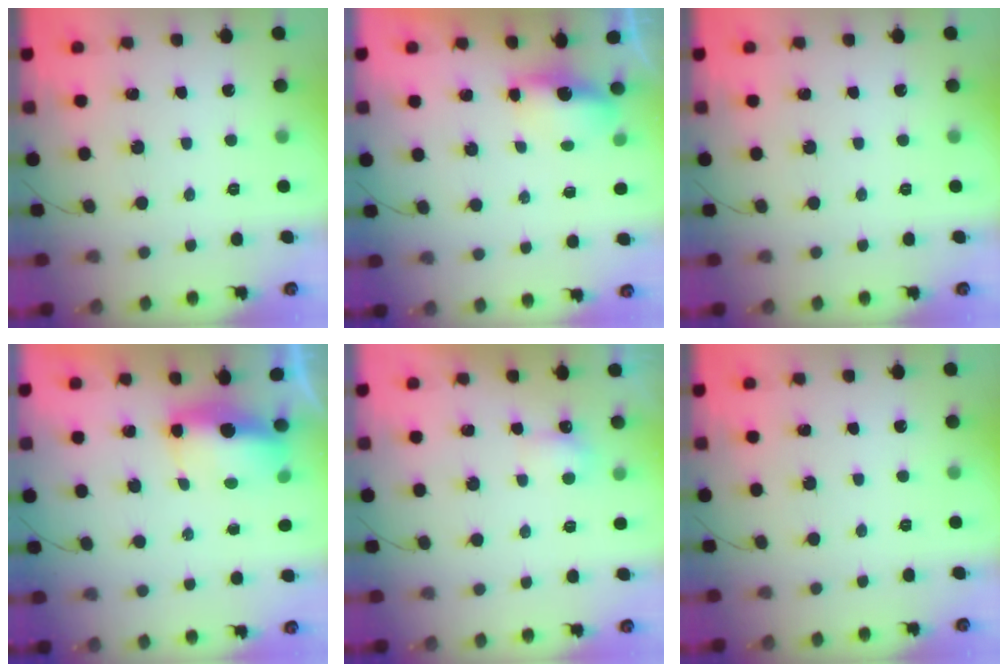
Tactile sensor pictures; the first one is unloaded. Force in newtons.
{"total": 7.2, "press": 5.3, "slide": 4.8}
{"total": 0.0}
{"total": 5.9, "press": 5.8, "slide": 0.7}
{"total": 3.6, "press": 3.5, "slide": 1.1}
{"total": 0.0}